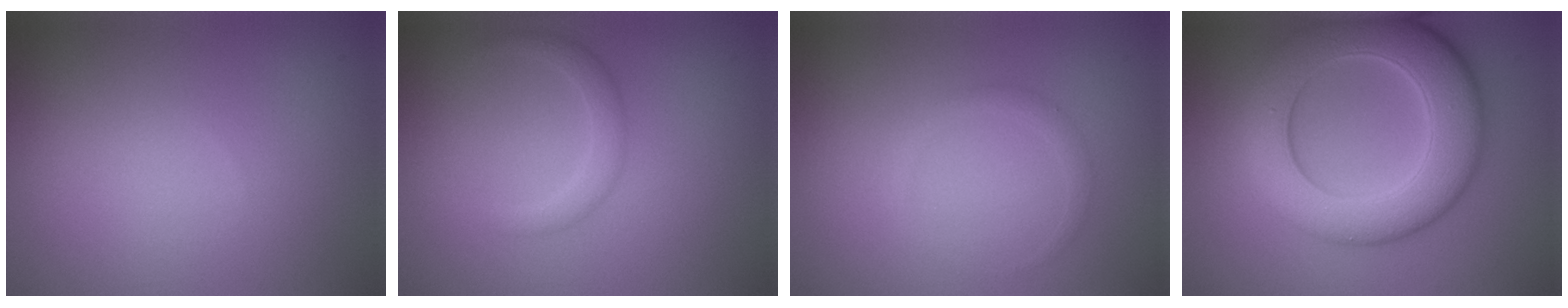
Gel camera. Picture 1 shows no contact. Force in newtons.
{"total": 1.8, "press": 1.8, "slide": 0.2}
{"total": 0.9, "press": 0.9, "slide": 0.1}
{"total": 9.5, "press": 9.5, "slide": 0.2}